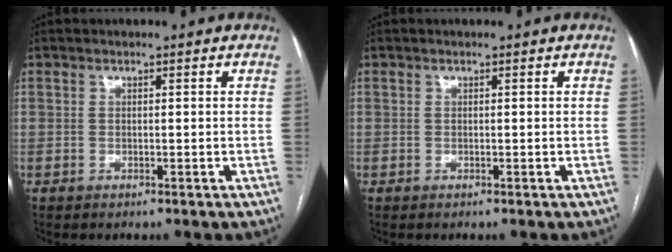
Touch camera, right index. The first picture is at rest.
{"total": 0.0}